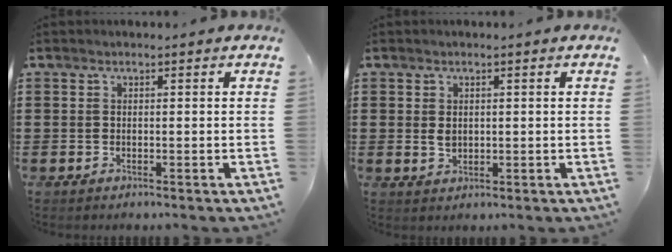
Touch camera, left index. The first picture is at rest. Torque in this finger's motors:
{"motor_torque": [0.28, 0.08, 0.26, 0.02]}